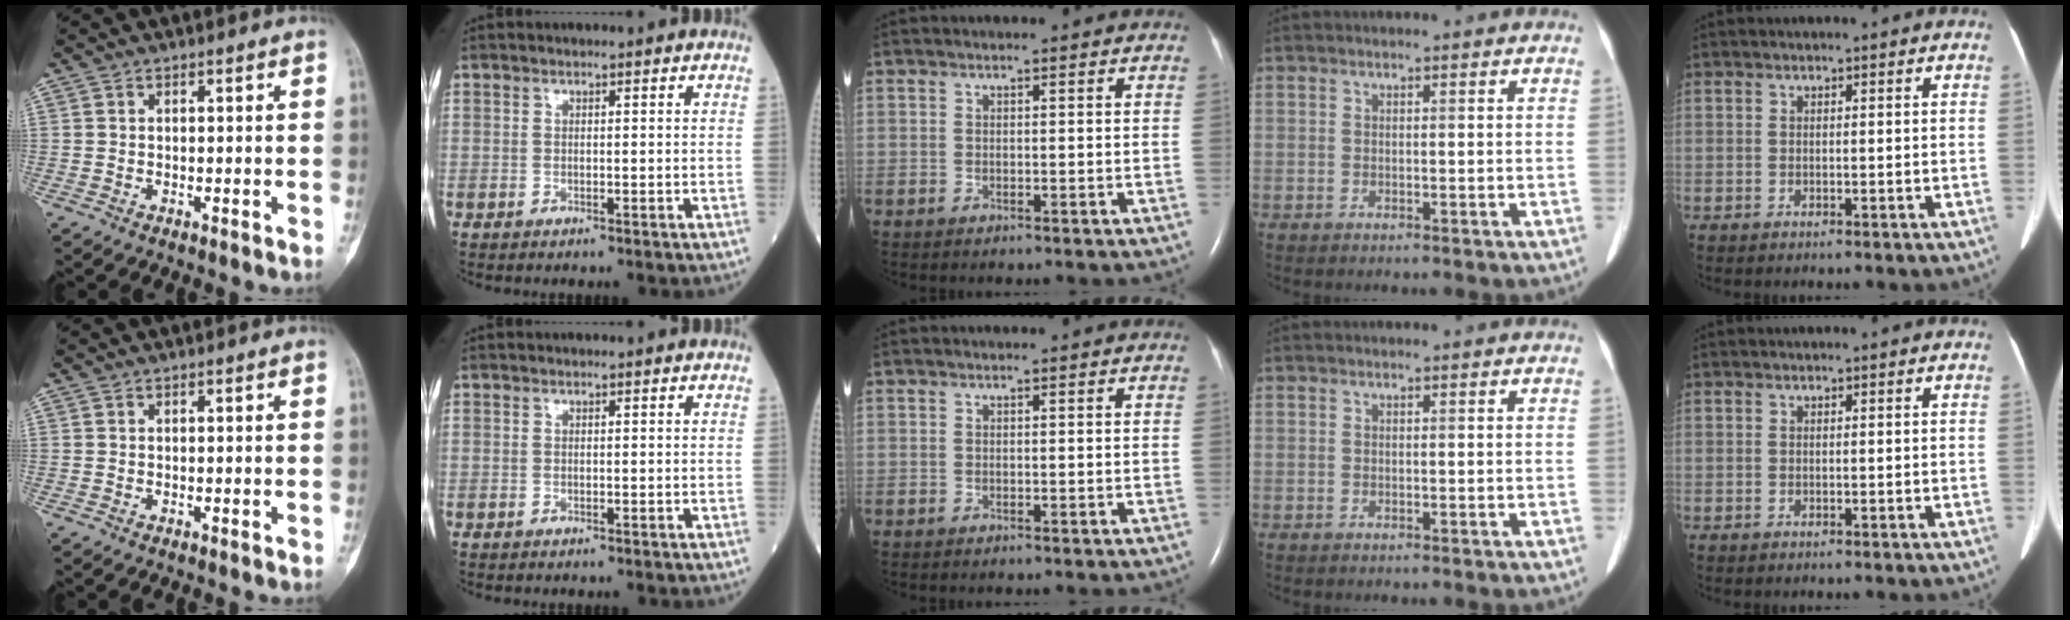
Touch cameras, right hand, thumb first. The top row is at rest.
{}